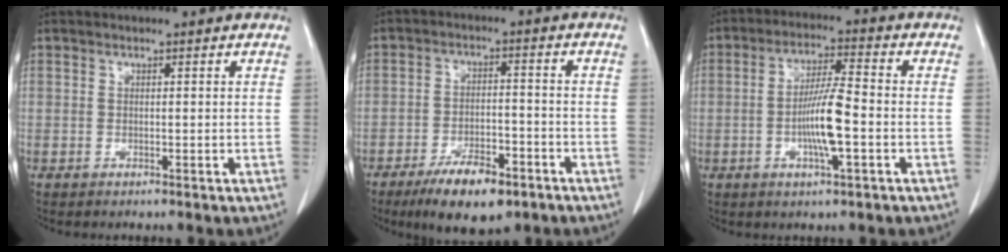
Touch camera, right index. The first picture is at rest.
{"total": 9.7, "force": [-6.3, 3.3, 6.5], "torque": [-0.110, -0.007, -0.102]}
{"total": 8.3, "force": [-1.9, 0.8, 8.0], "torque": [-0.153, 0.001, -0.039]}